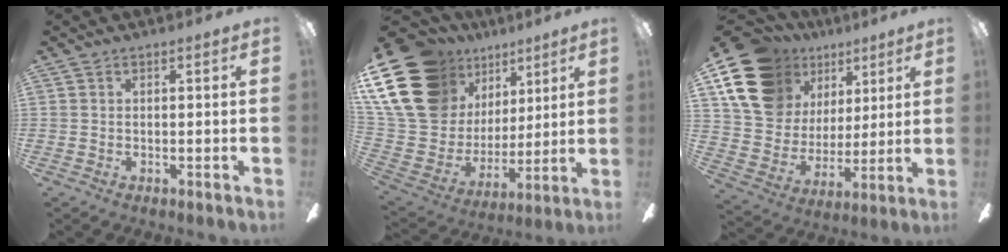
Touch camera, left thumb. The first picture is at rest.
{"total": 22.6, "force": [12.5, 15.2, 11.1], "torque": [-0.247, -0.077, 0.247]}
{"total": 18.3, "force": [10.8, 12.7, 7.6], "torque": [-0.159, -0.047, 0.210]}